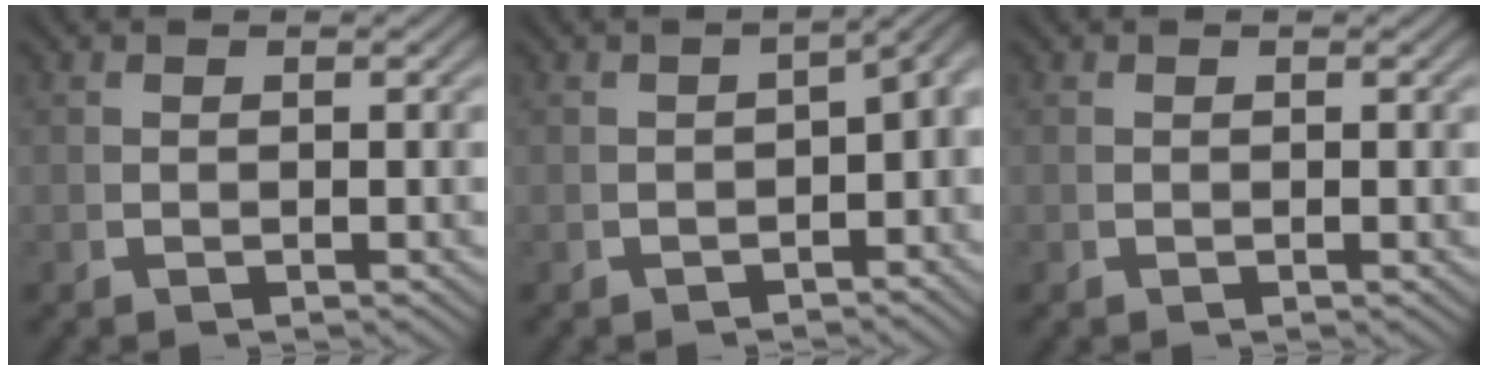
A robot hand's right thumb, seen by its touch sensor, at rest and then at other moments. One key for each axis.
{"total": 3.5, "fx": -0.9, "fy": 2.2, "fz": 2.6, "tx": -0.022, "ty": 0.004, "tz": -0.014}
{"total": 0.0}